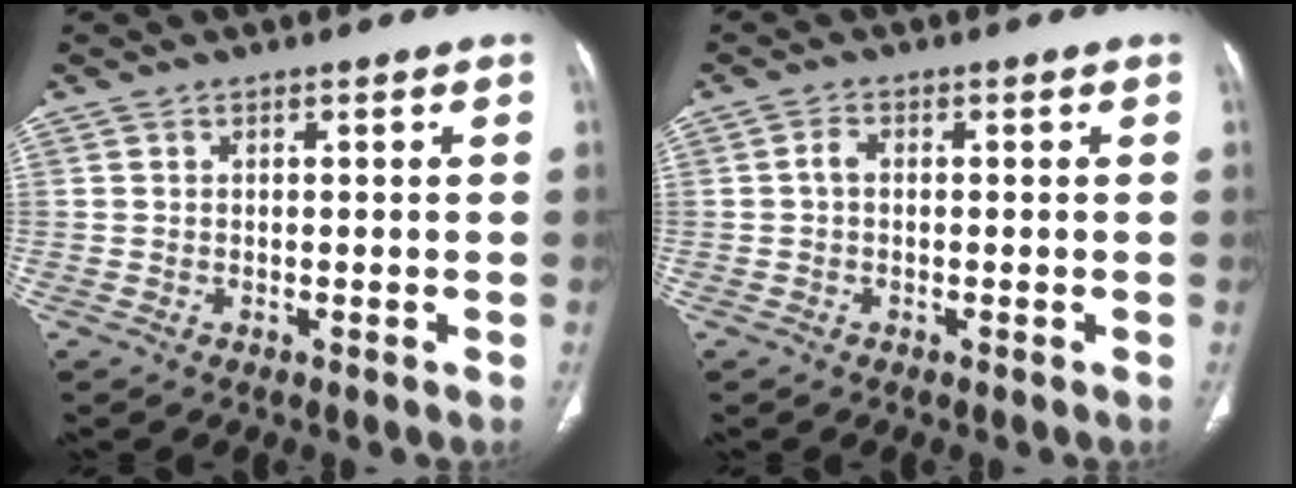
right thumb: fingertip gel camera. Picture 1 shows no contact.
{"total": 1.6, "force": [-0.1, 1.0, 1.2], "torque": [-0.020, 0.004, -0.007]}